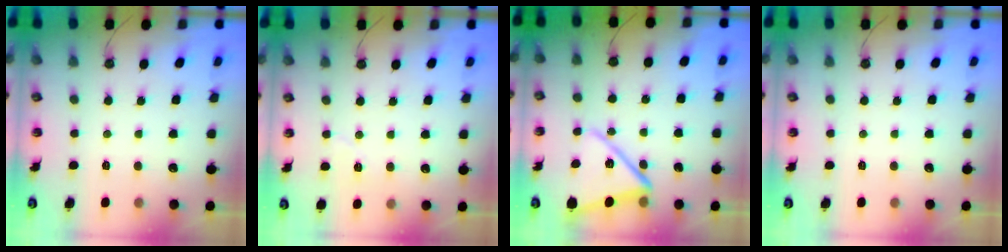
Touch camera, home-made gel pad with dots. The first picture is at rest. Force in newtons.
{"total": 5.2, "press": 4.5, "slide": 2.5}
{"total": 14.5, "press": 14.4, "slide": 1.4}
{"total": 0.0}